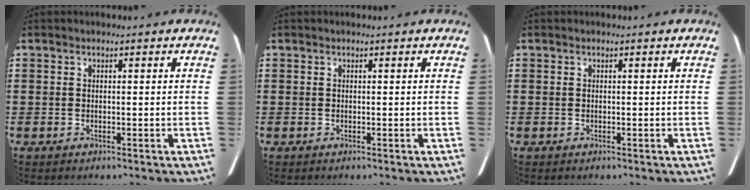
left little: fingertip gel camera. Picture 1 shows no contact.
{"total": 0.0}
{"total": 0.0}